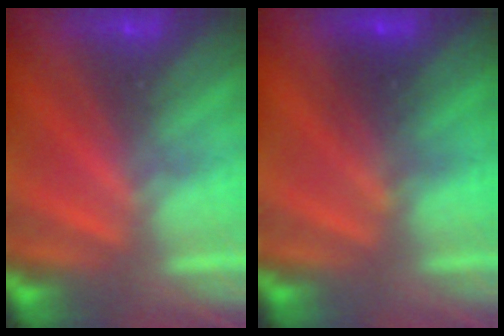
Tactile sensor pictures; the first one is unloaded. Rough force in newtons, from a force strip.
{"total": 2.8}